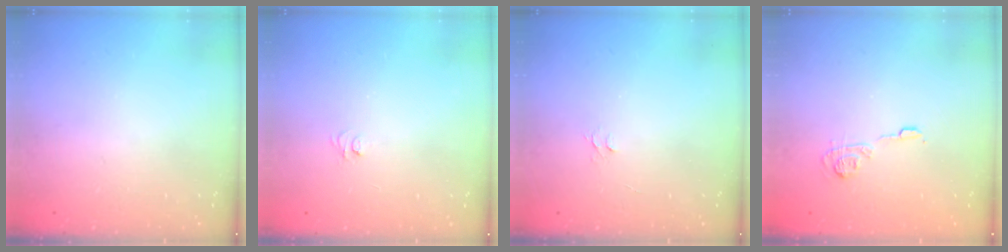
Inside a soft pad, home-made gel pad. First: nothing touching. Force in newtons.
{"total": 4.0, "press": 4.0, "slide": 0.4}
{"total": 3.7, "press": 3.7, "slide": 0.4}
{"total": 7.8, "press": 7.8, "slide": 0.6}